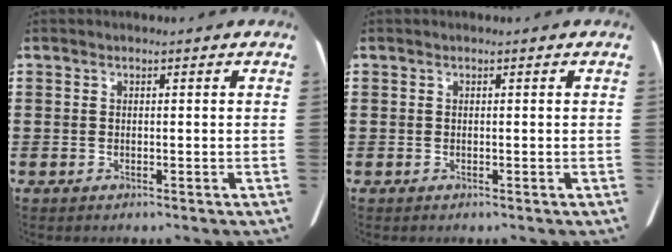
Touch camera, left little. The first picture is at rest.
{"total": 0.0}